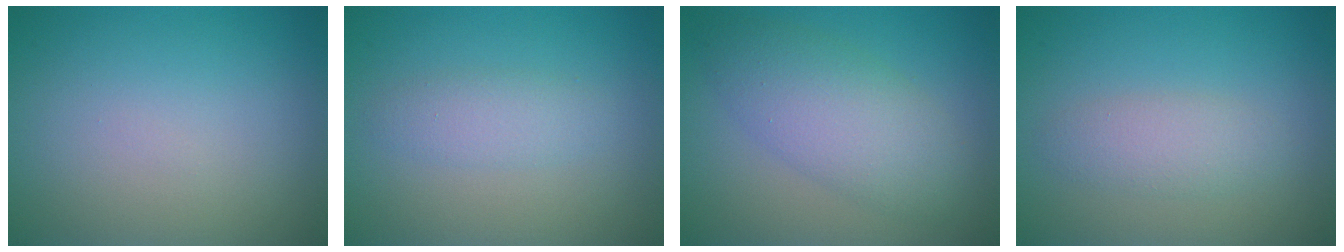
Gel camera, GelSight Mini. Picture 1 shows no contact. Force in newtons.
{"total": 1.9, "press": 1.9, "slide": 0.1}
{"total": 5.6, "press": 5.6, "slide": 0.1}
{"total": 2.3, "press": 2.3, "slide": 0.1}